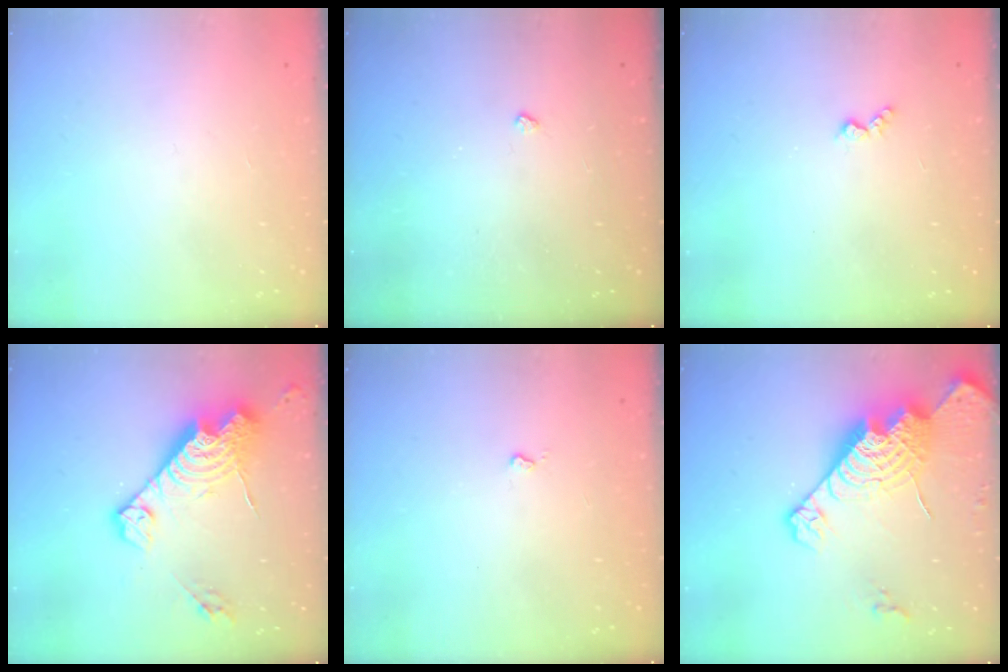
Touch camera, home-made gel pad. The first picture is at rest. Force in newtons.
{"total": 3.0, "press": 2.9, "slide": 0.4}
{"total": 3.4, "press": 3.4, "slide": 0.5}
{"total": 18.8, "press": 18.8, "slide": 1.6}
{"total": 2.7, "press": 2.6, "slide": 0.4}
{"total": 20.5, "press": 20.4, "slide": 1.8}